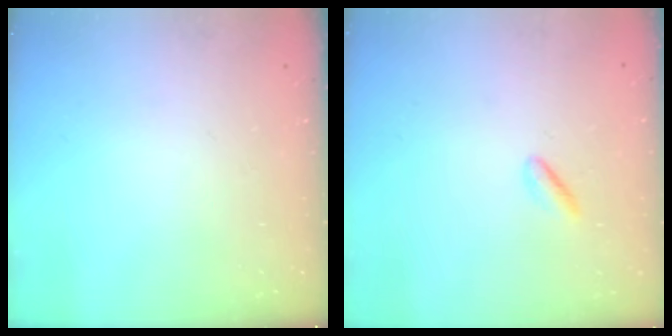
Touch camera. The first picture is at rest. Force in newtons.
{"total": 1.0, "press": 0.7, "slide": 0.7}